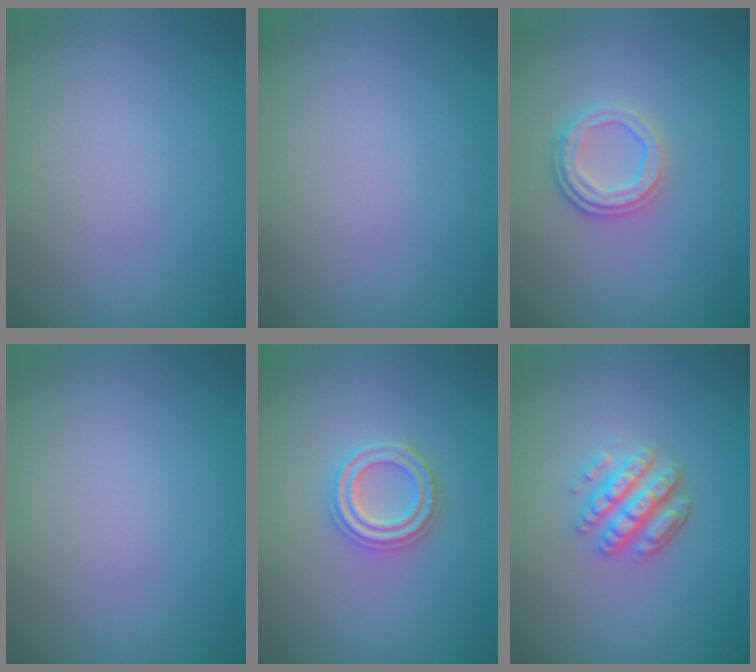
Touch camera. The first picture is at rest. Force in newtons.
{"total": 0.0}
{"total": 2.6, "press": 2.3, "slide": 1.3}
{"total": 0.0}
{"total": 2.4, "press": 2.4, "slide": 0.4}
{"total": 3.7, "press": 3.1, "slide": 2.0}